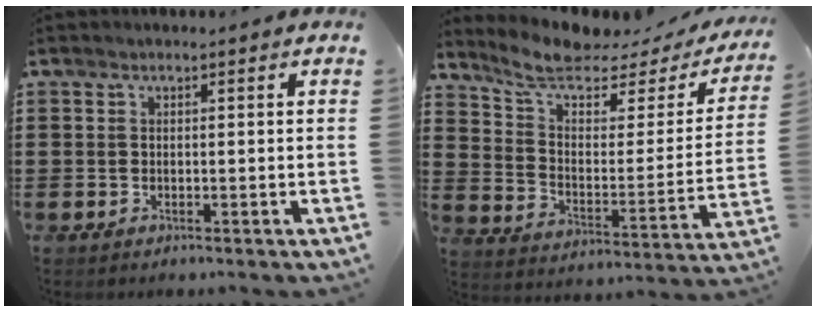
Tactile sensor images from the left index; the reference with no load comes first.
{"total": 7.1, "force": [5.9, 1.7, 3.6], "torque": [-0.099, -0.038, 0.099]}